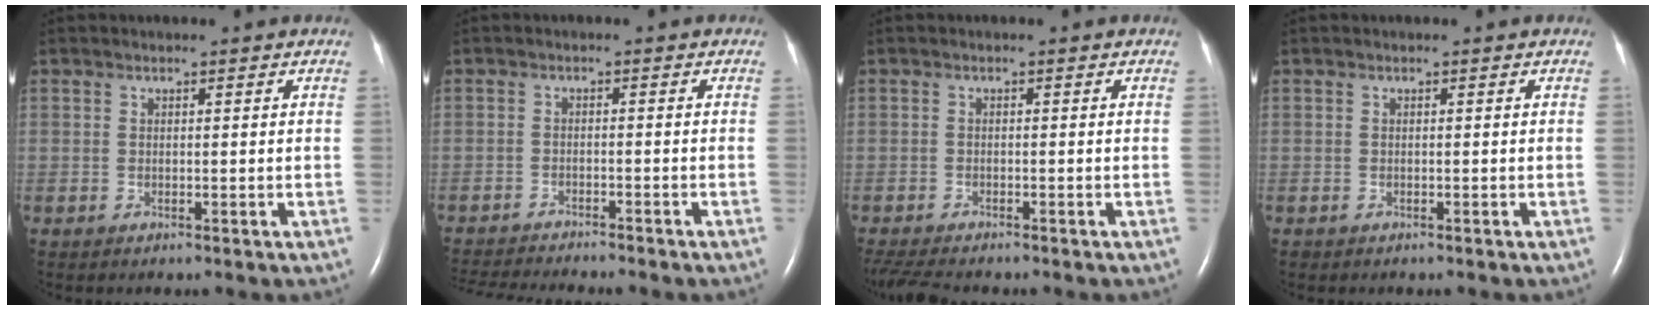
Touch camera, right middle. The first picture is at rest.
{"total": 10.4, "force": [-9.6, 0.5, 4.1], "torque": [-0.056, -0.012, -0.139]}
{"total": 6.0, "force": [-5.3, 1.0, 2.7], "torque": [-0.053, -0.014, -0.087]}
{"total": 0.0}